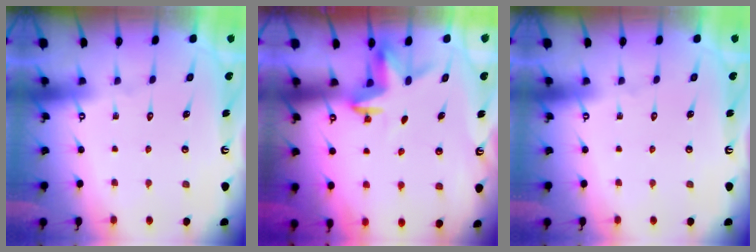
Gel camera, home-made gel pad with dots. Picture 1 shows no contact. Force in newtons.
{"total": 3.2, "press": 3.2, "slide": 0.3}
{"total": 0.0}